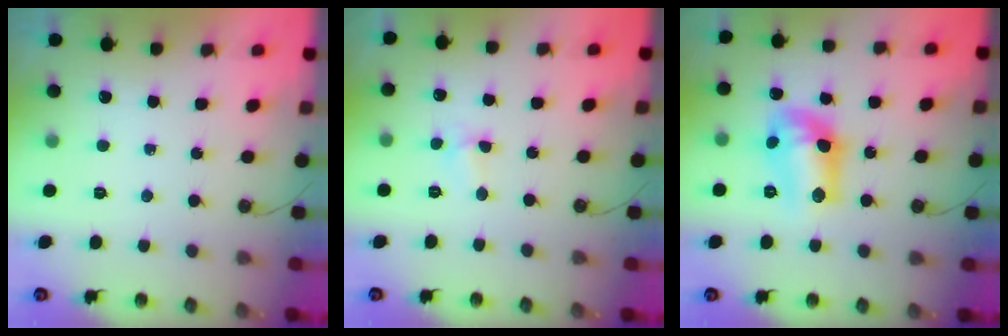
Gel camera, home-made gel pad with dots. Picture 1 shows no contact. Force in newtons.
{"total": 3.9, "press": 3.8, "slide": 0.6}
{"total": 12.2, "press": 12.2, "slide": 0.5}